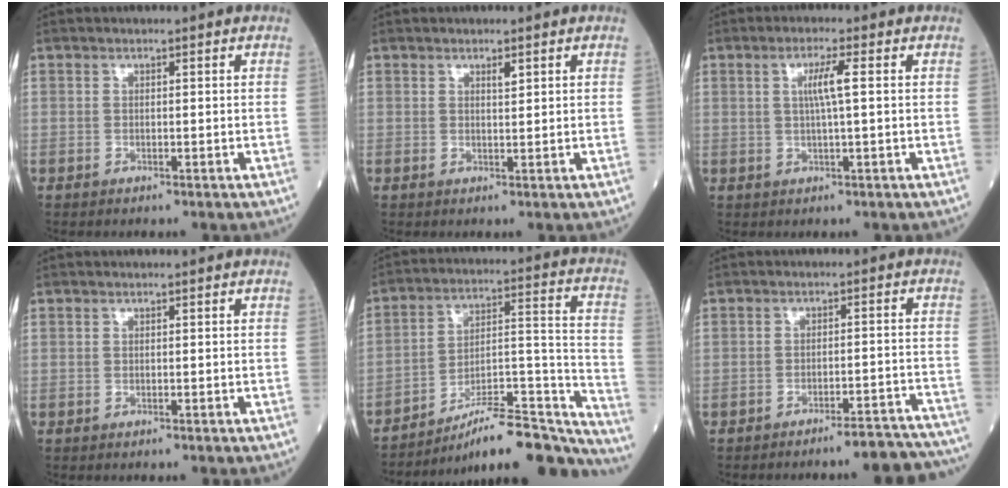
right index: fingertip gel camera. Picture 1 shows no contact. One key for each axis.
{"total": 1.2, "fx": 0.9, "fy": 0.2, "fz": 0.8, "tx": -0.013, "ty": 0.002, "tz": 0.018}
{"total": 3.6, "fx": 0.9, "fy": -0.4, "fz": 3.4, "tx": -0.062, "ty": 0.000, "tz": 0.016}
{"total": 0.0}
{"total": 21.9, "fx": -19.5, "fy": 2.7, "fz": 9.5, "tx": -0.085, "ty": 0.042, "tz": -0.293}
{"total": 10.2, "fx": -9.9, "fy": 0.5, "fz": 2.4, "tx": 0.000, "ty": 0.023, "tz": -0.120}